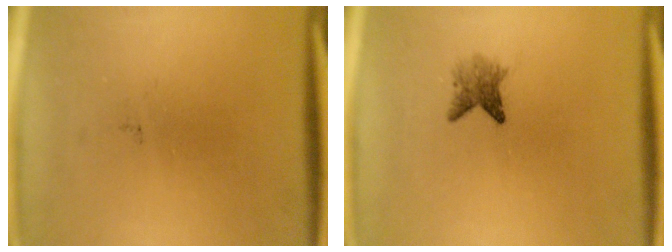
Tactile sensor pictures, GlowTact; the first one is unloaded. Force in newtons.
{"total": 2.5}